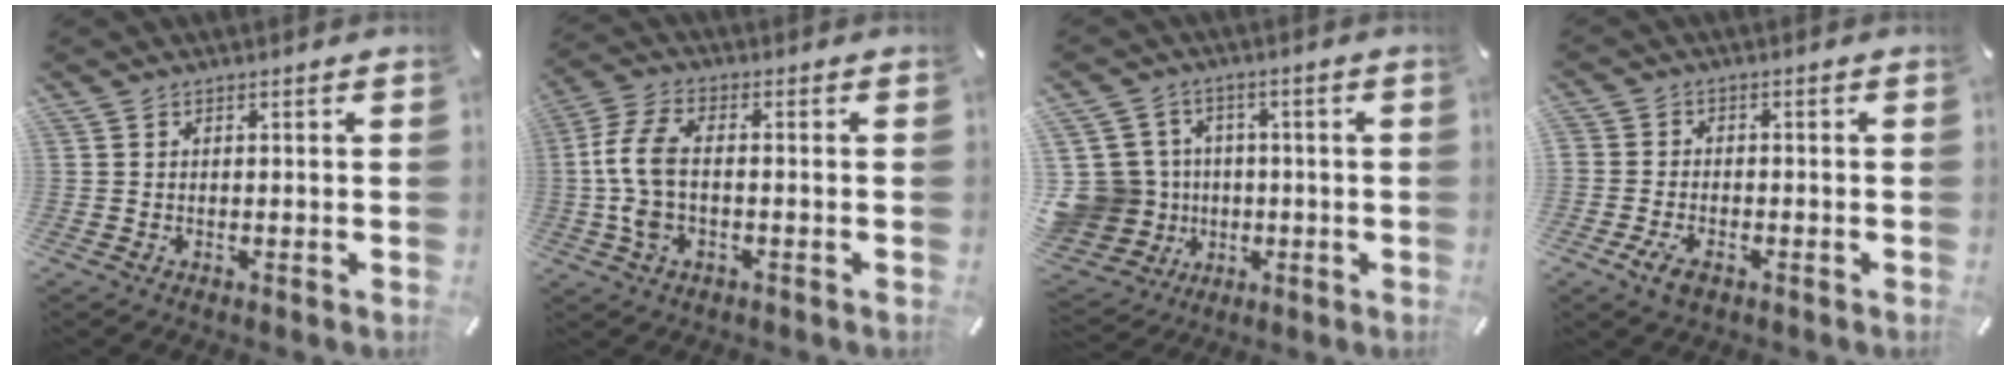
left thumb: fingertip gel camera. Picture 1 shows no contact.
{"total": 8.7, "force": [-0.9, 4.6, 7.4], "torque": [-0.165, -0.001, -0.018]}
{"total": 12.8, "force": [-1.1, 12.1, 4.0], "torque": [-0.116, 0.010, -0.016]}
{"total": 4.4, "force": [-2.4, 3.0, 2.2], "torque": [-0.053, 0.008, -0.047]}